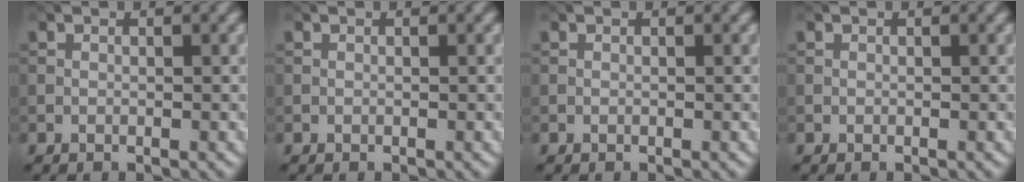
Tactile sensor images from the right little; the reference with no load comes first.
{"total": 0.0}
{"total": 0.0}
{"total": 0.0}